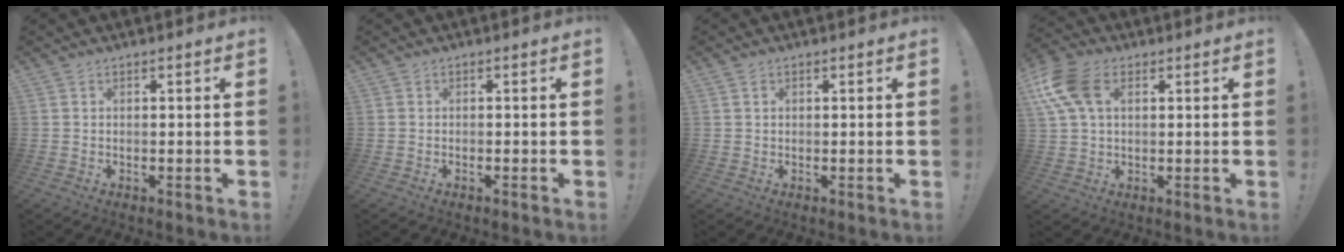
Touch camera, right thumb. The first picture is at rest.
{"total": 0.5, "force": [-0.4, 0.0, 0.3], "torque": [-0.006, 0.001, -0.008]}
{"total": 1.0, "force": [0.5, 0.8, 0.3], "torque": [-0.001, 0.000, 0.007]}
{"total": 13.1, "force": [4.0, 8.3, 9.3], "torque": [-0.198, 0.000, 0.077]}